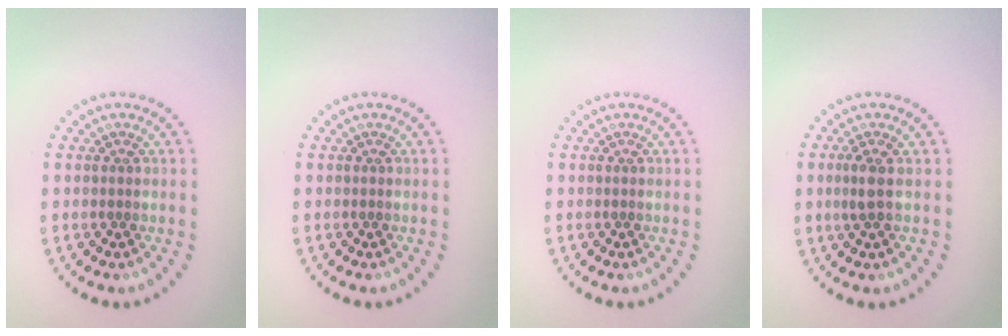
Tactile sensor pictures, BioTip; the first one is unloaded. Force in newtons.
{"total": 0.0}
{"total": 0.0}
{"total": 1.5, "press": 1.4, "slide": 0.7}